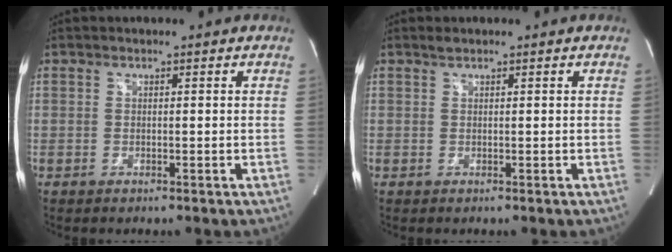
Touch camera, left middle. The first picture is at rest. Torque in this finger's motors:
{"motor_torque": [0.23, 0.16, -0.09, 0.03]}